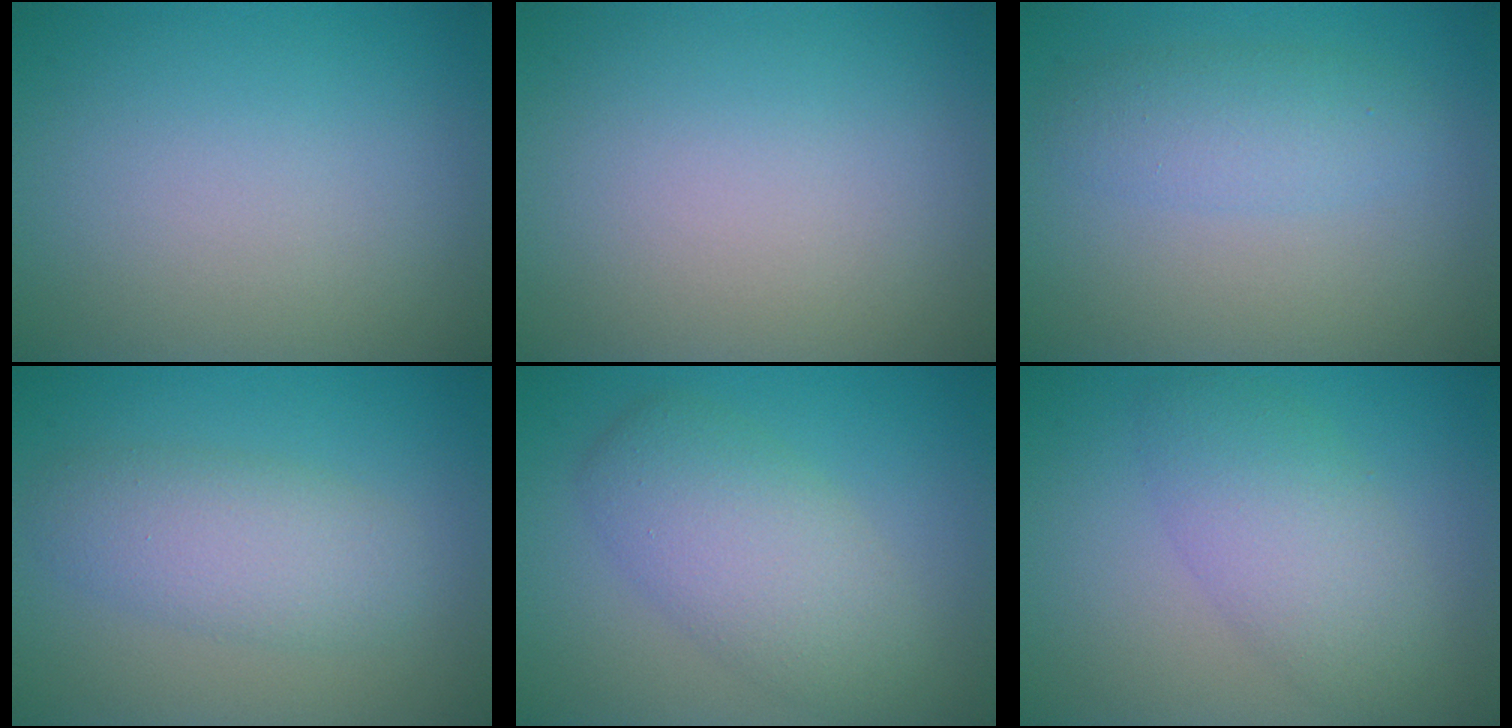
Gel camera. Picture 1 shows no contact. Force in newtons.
{"total": 0.0}
{"total": 2.8, "press": 2.8, "slide": 0.0}
{"total": 4.0, "press": 4.0, "slide": 0.0}
{"total": 5.5, "press": 5.5, "slide": 0.1}
{"total": 4.7, "press": 4.7, "slide": 0.1}